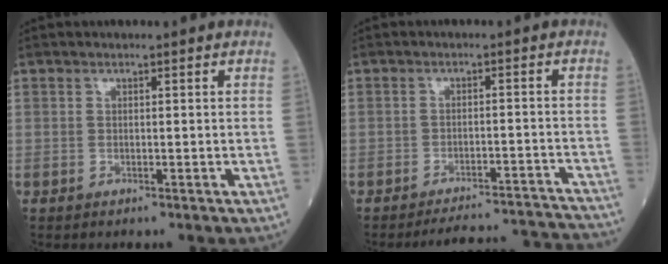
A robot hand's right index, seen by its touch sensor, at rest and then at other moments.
{"total": 13.1, "force": [-13.1, -0.6, 0.9], "torque": [0.005, 0.012, -0.163]}